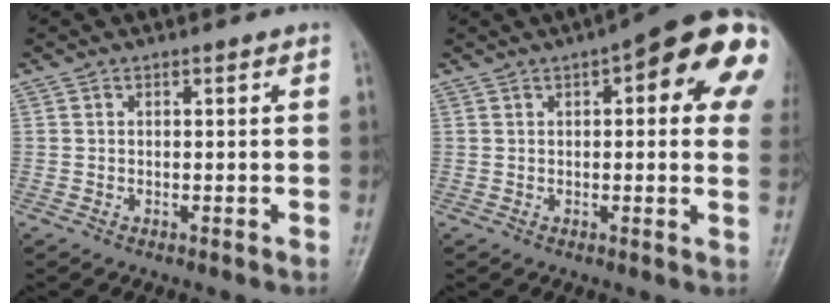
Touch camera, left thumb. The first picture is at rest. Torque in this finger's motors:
{"motor_torque": [1.10, 1.14, 1.95, -0.82, 0.20]}